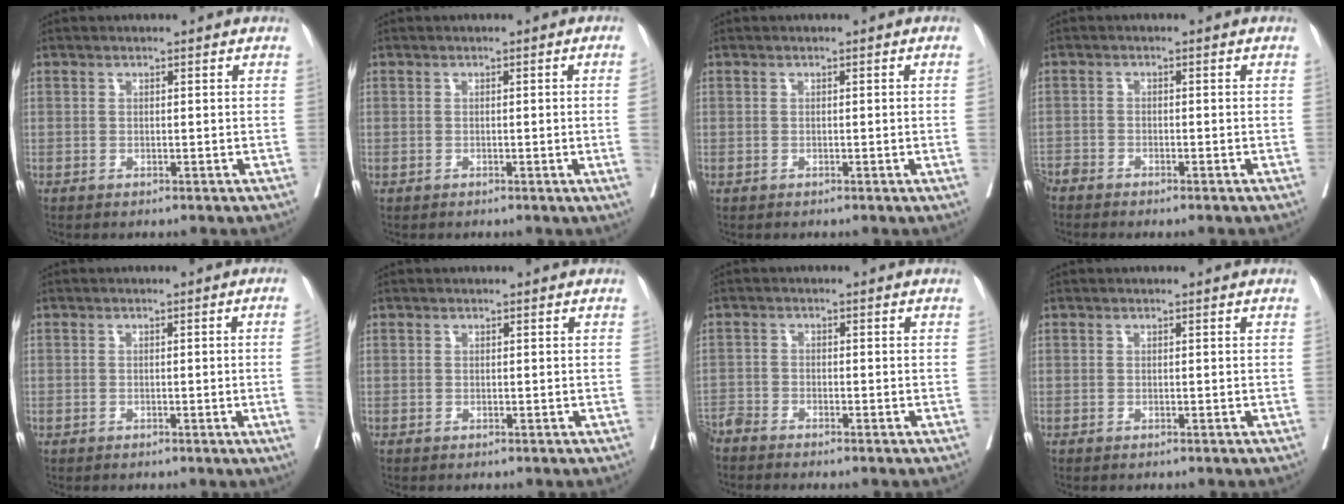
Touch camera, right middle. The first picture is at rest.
{"total": 2.2, "force": [-0.1, -1.1, 1.9], "torque": [-0.025, -0.001, -0.001]}
{"total": 0.6, "force": [0.0, -0.5, 0.4], "torque": [-0.004, 0.001, -0.001]}
{"total": 2.9, "force": [-2.7, 0.4, 0.9], "torque": [-0.013, -0.007, -0.053]}
{"total": 2.7, "force": [-0.6, -0.6, 2.5], "torque": [-0.032, -0.001, -0.008]}
{"total": 0.0}
{"total": 3.3, "force": [-3.2, -0.1, 0.9], "torque": [-0.013, -0.009, -0.064]}
{"total": 0.0}